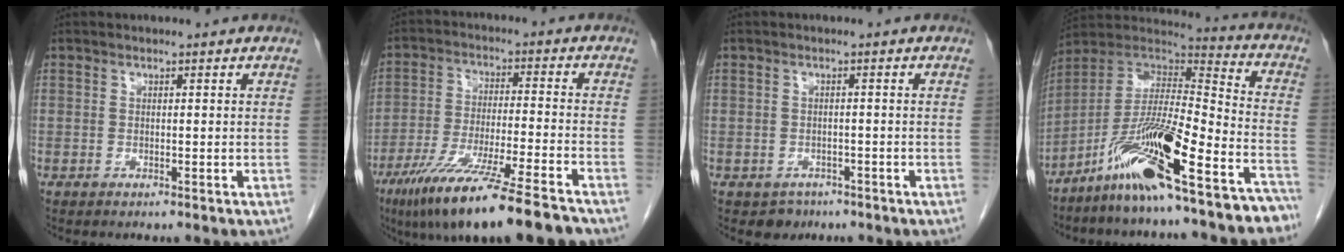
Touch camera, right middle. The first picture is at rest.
{"total": 16.8, "force": [-12.2, -0.2, 11.5], "torque": [-0.197, -0.052, -0.209]}
{"total": 2.4, "force": [-1.8, 1.6, 0.3], "torque": [-0.007, 0.005, -0.024]}
{"total": 20.6, "force": [-15.1, 2.3, 13.7], "torque": [-0.222, 0.019, -0.260]}